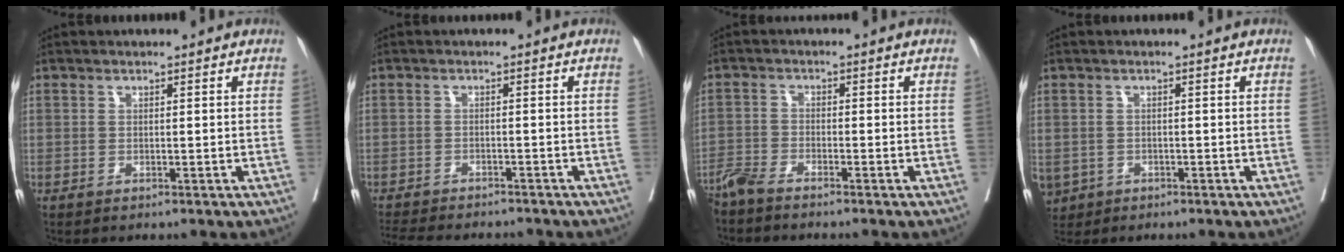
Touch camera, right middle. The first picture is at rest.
{"total": 11.9, "force": [-10.8, 2.4, 4.2], "torque": [-0.076, -0.008, -0.147]}
{"total": 3.2, "force": [-3.0, 0.1, 1.1], "torque": [-0.023, -0.011, -0.065]}
{"total": 5.2, "force": [-2.6, 4.3, 1.4], "torque": [-0.035, -0.001, -0.038]}